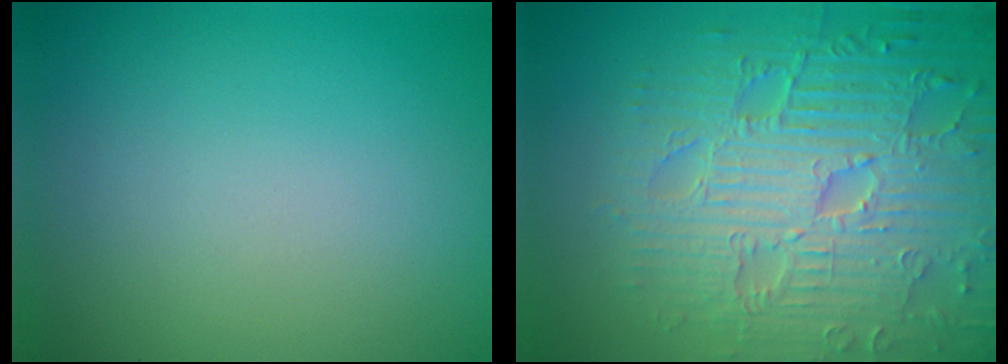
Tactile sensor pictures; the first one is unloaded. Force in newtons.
{"total": 9.5, "press": 6.9, "slide": 6.6}